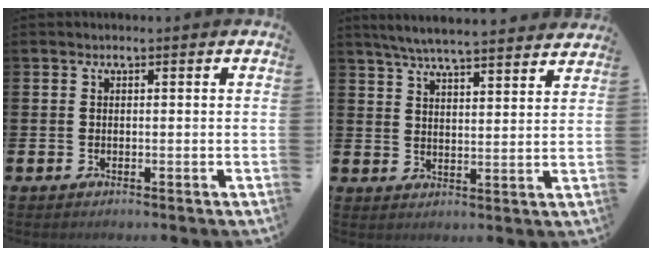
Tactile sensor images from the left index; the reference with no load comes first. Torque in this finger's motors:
{"motor_torque": [0.87, -1.27, 0.67, 0.21]}